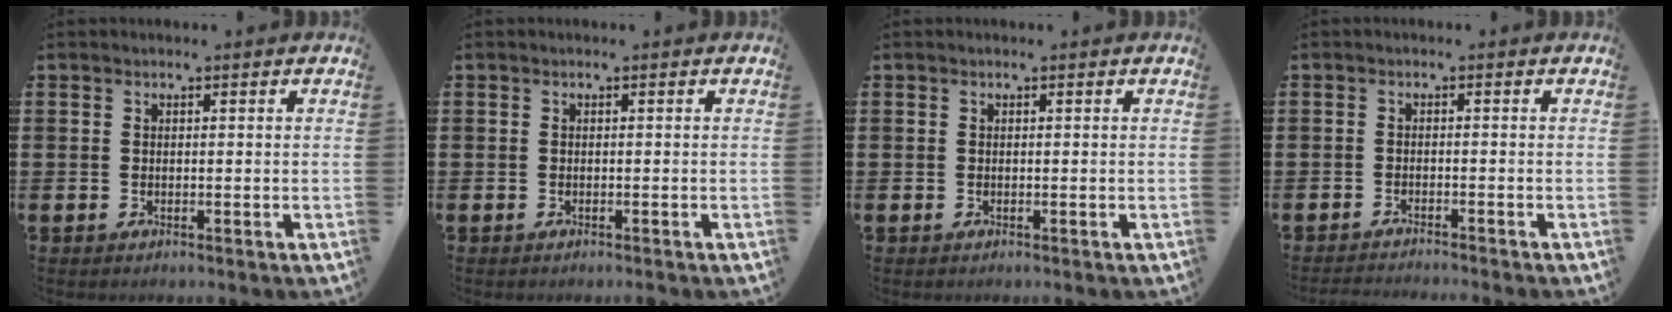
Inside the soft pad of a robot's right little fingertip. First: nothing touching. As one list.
[{"total": 0.0}, {"total": 0.0}, {"total": 1.2, "force": [-1.2, -0.3, 0.1], "torque": [-0.001, 0.001, -0.025]}]